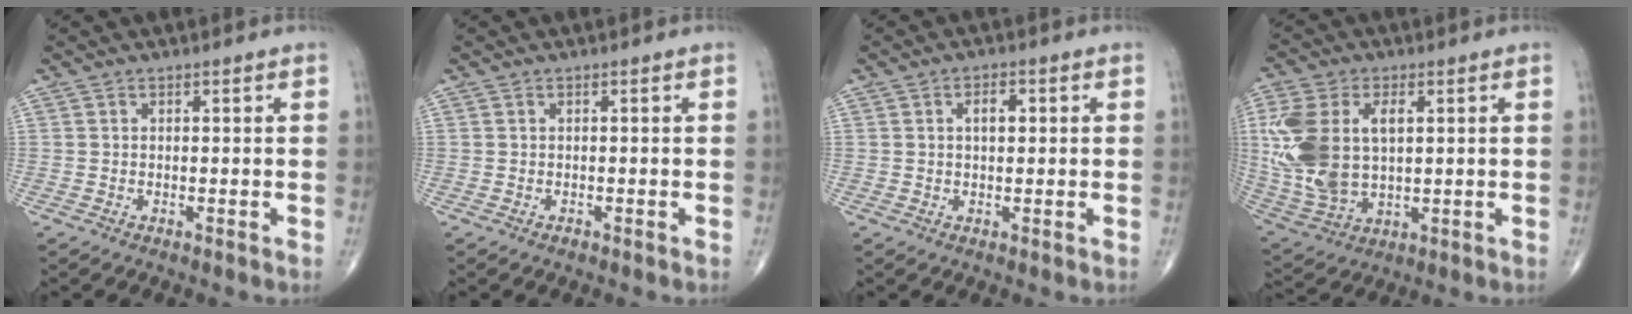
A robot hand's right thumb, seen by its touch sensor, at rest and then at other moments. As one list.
[{"total": 0.0}, {"total": 3.1, "force": [0.7, 1.6, 2.6], "torque": [-0.039, 0.004, 0.011]}, {"total": 17.9, "force": [2.7, 10.8, 14.0], "torque": [-0.307, -0.006, 0.062]}]